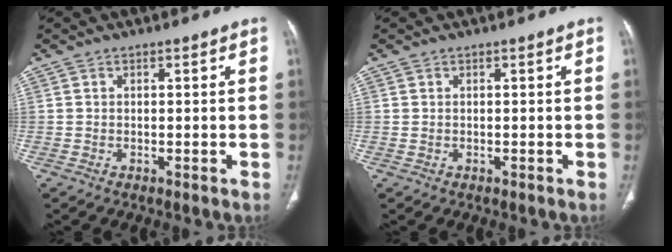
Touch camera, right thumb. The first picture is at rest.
{"total": 0.0}